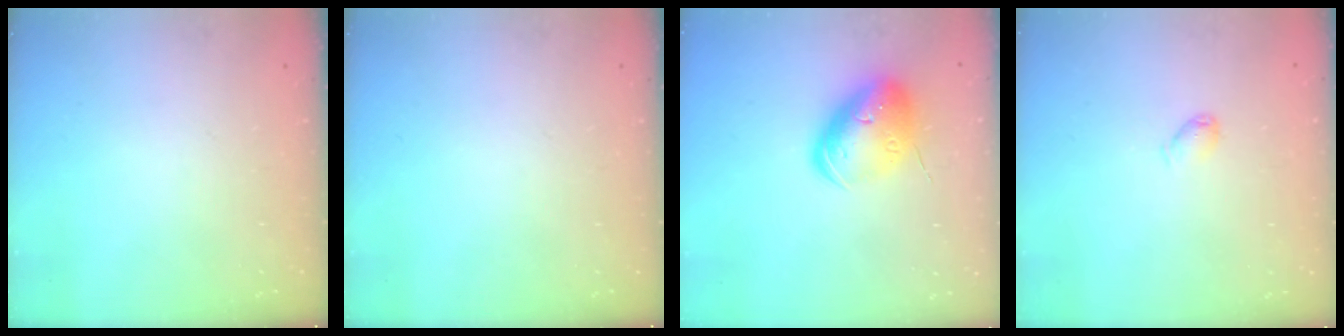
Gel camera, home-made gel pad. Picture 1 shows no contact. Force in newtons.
{"total": 0.0}
{"total": 14.6, "press": 14.4, "slide": 2.4}
{"total": 3.0, "press": 3.0, "slide": 0.4}